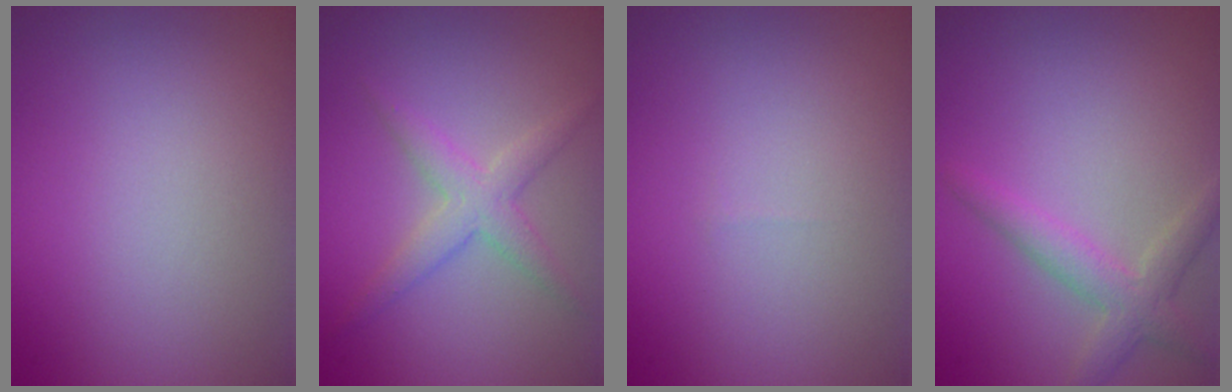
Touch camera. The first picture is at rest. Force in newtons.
{"total": 2.7, "press": 2.7, "slide": 0.1}
{"total": 0.0}
{"total": 2.8, "press": 2.8, "slide": 0.1}